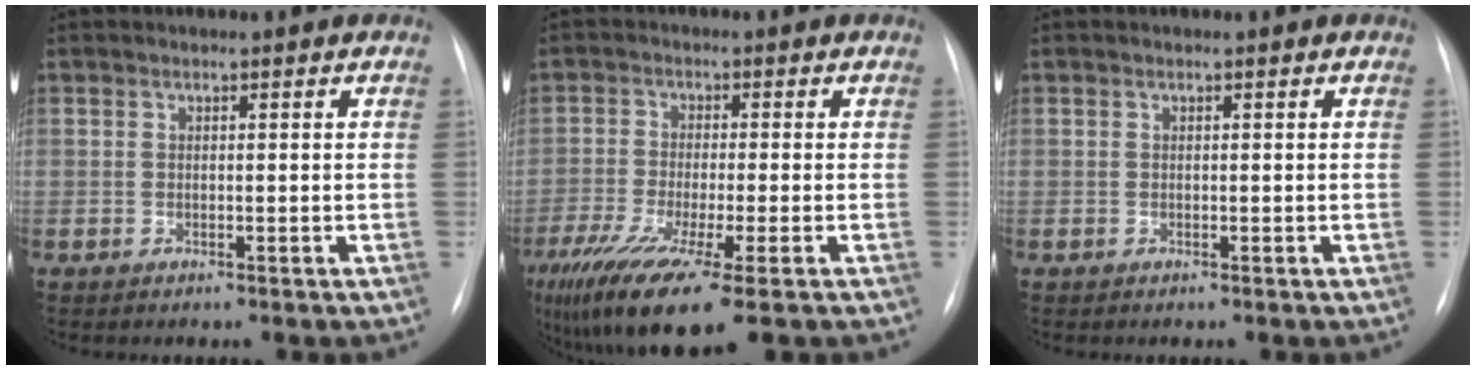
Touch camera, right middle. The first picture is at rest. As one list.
[{"total": 14.2, "force": [-8.8, 1.6, 11.0], "torque": [-0.206, -0.044, -0.150]}, {"total": 0.0}]